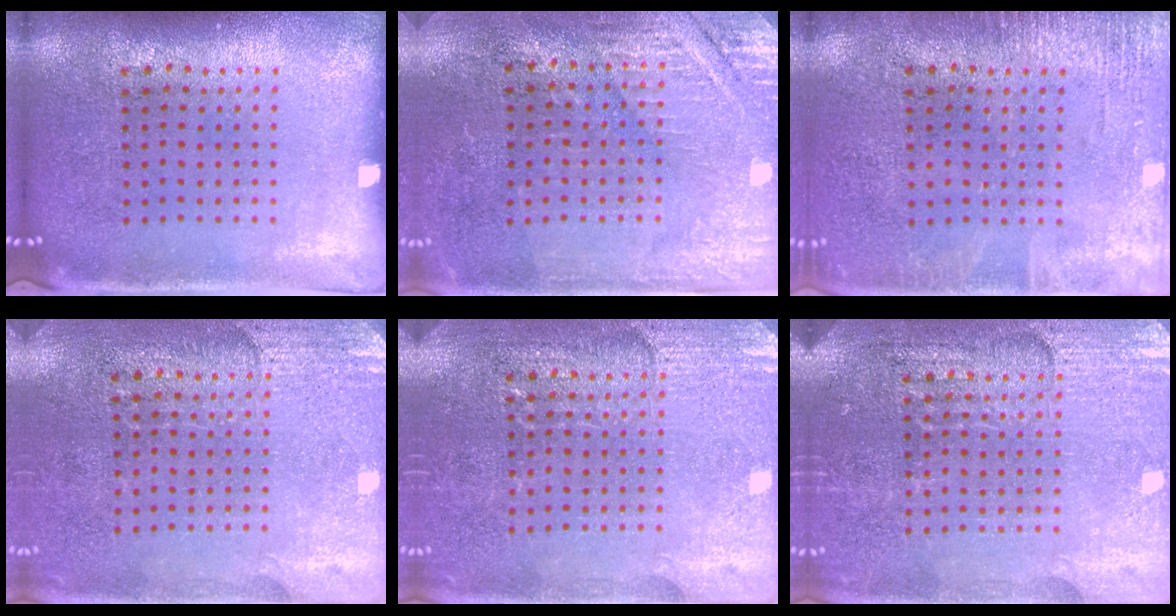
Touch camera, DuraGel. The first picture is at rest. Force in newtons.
{"total": 2.9, "press": 2.9, "slide": 0.4}
{"total": 2.2, "press": 2.2, "slide": 0.3}
{"total": 2.8, "press": 2.5, "slide": 1.3}
{"total": 2.9, "press": 2.8, "slide": 0.6}
{"total": 3.3, "press": 3.3, "slide": 0.7}